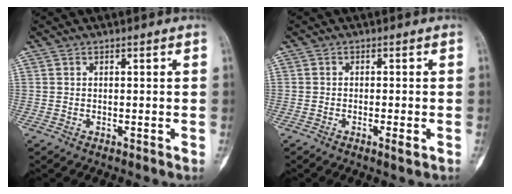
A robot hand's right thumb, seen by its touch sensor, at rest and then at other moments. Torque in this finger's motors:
{"motor_torque": [-0.43, 0.12, -0.26, -0.08, -0.07]}